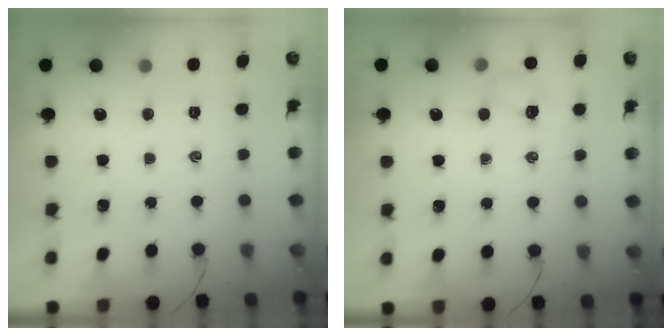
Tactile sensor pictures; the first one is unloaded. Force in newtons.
{"total": 5.3, "press": 5.1, "slide": 1.3}